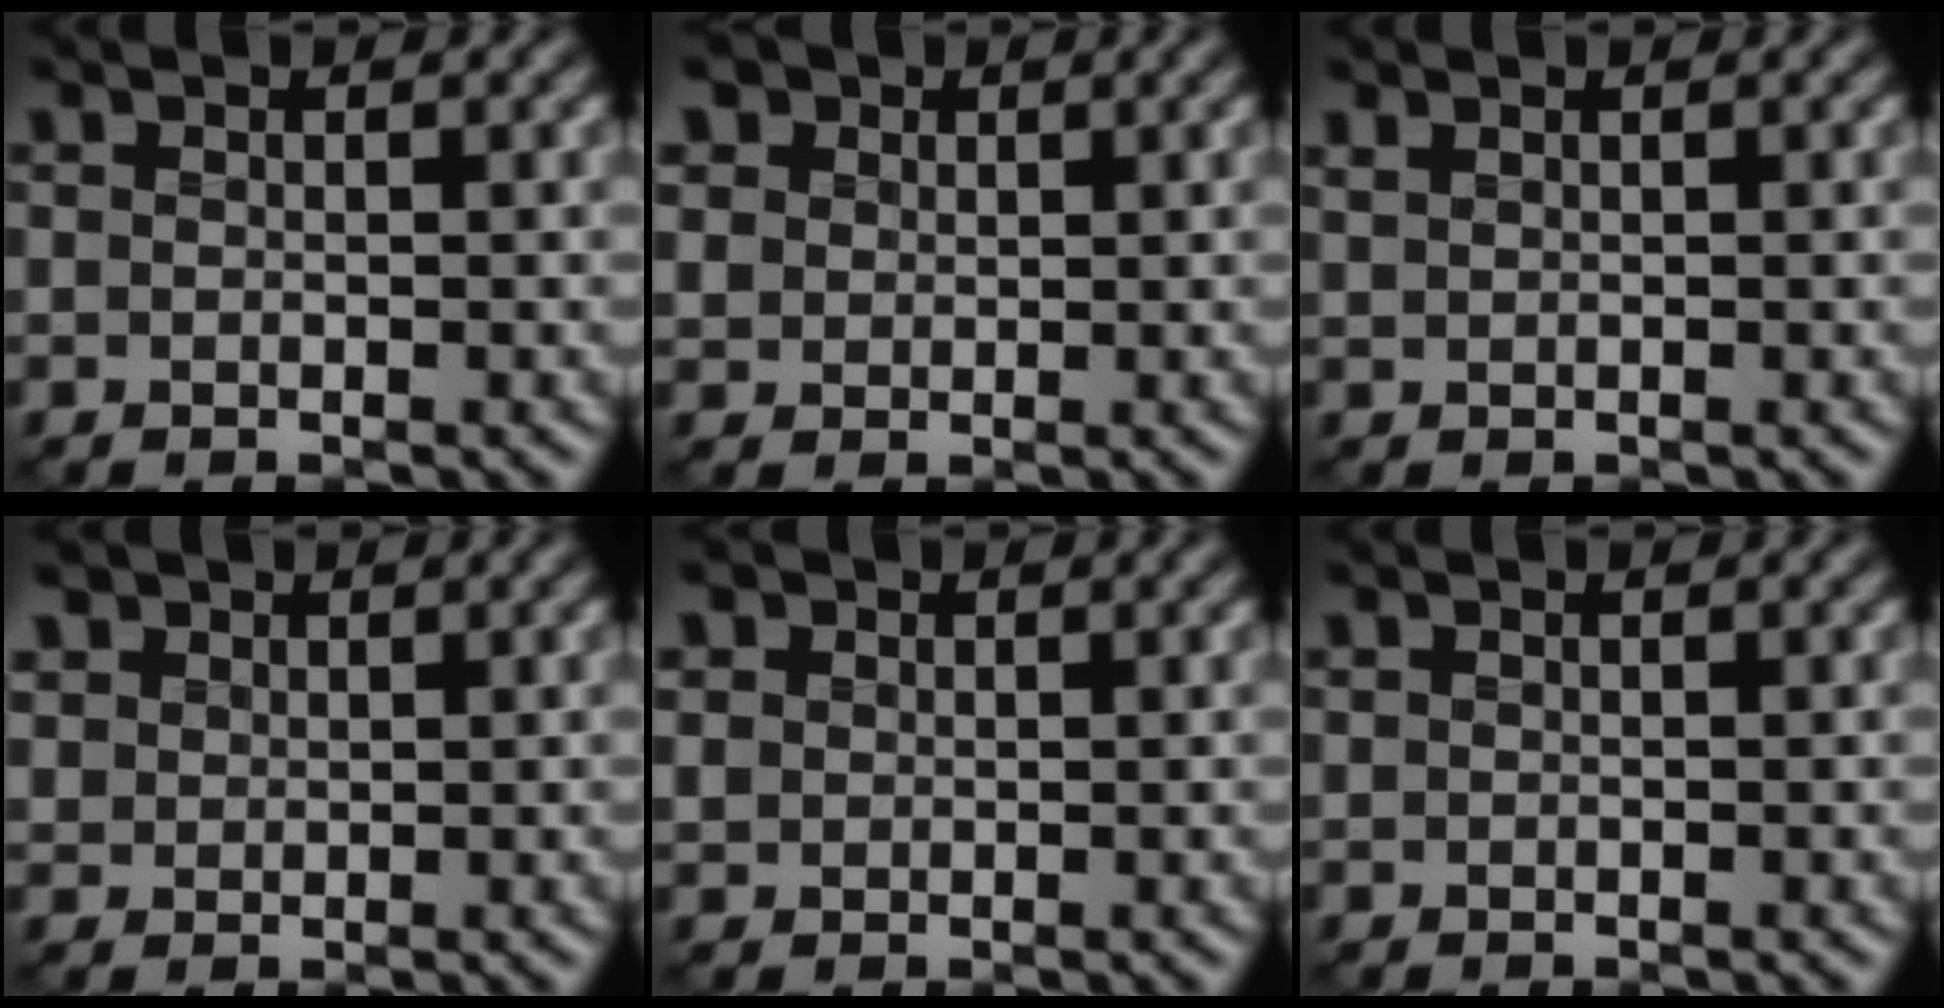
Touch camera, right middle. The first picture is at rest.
{"total": 4.1, "force": [2.0, 3.2, 1.6], "torque": [-0.069, 0.005, 0.040]}
{"total": 0.6, "force": [0.4, 0.2, 0.3], "torque": [-0.014, -0.002, 0.011]}
{"total": 2.0, "force": [1.0, 1.6, 0.4], "torque": [-0.022, -0.008, 0.030]}
{"total": 1.5, "force": [0.5, 1.4, 0.4], "torque": [-0.014, -0.001, 0.007]}
{"total": 0.0}